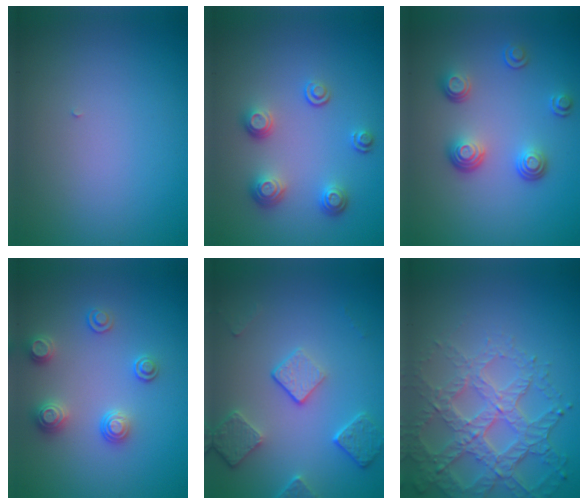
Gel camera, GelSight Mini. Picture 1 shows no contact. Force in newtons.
{"total": 3.1, "press": 2.5, "slide": 1.9}
{"total": 3.5, "press": 2.6, "slide": 2.4}
{"total": 2.6, "press": 2.6, "slide": 0.4}
{"total": 4.1, "press": 3.2, "slide": 2.6}
{"total": 6.2, "press": 4.8, "slide": 3.8}